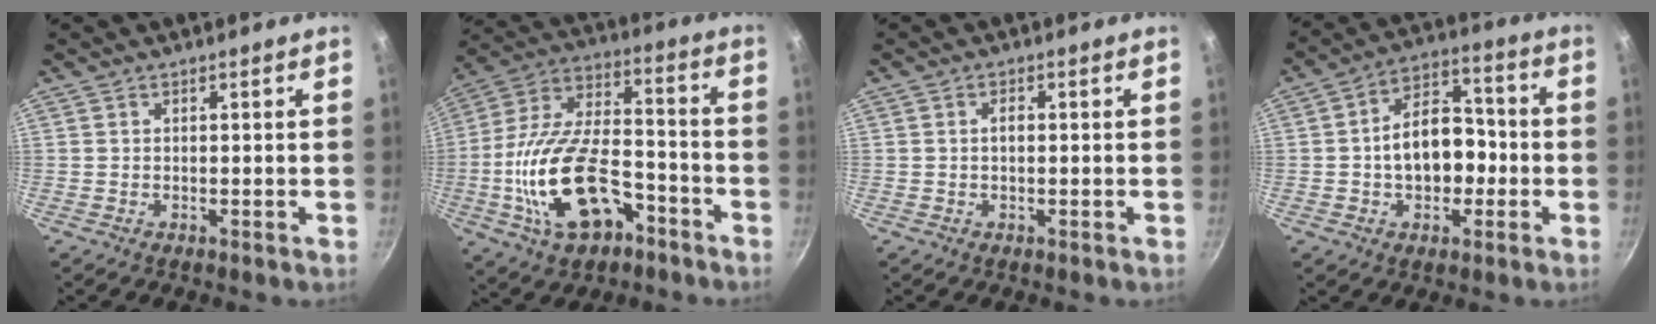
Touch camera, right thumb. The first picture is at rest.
{"total": 20.9, "force": [-7.8, 11.1, 15.9], "torque": [-0.299, 0.051, -0.131]}
{"total": 1.3, "force": [0.0, 0.7, 1.1], "torque": [-0.015, 0.004, -0.002]}
{"total": 12.6, "force": [-1.4, 8.3, 9.4], "torque": [-0.115, 0.039, -0.031]}